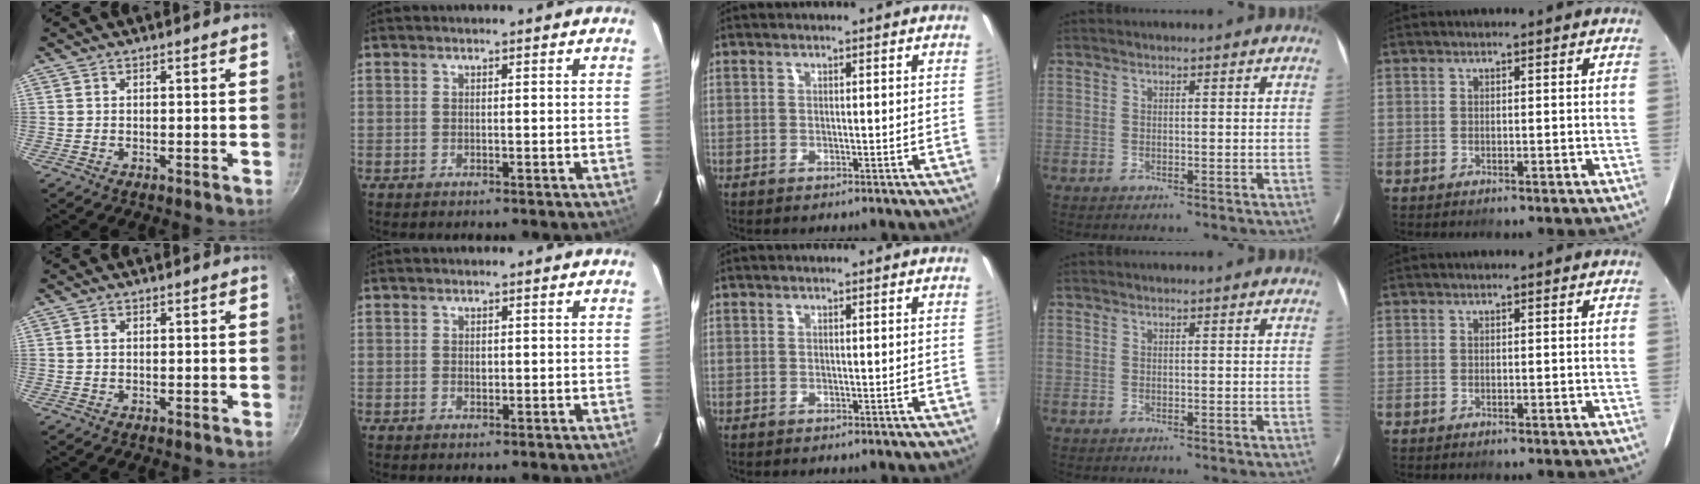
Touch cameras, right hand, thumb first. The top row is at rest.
{"thumb": {"total": 0.9, "force": [0.1, 0.6, 0.6], "torque": [-0.010, 0.003, 0.002]}, "index": {"total": 0.9, "force": [0.0, 0.8, 0.5], "torque": [-0.006, 0.001, 0.001]}}